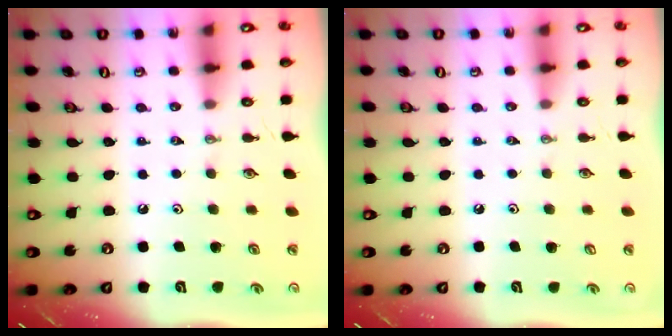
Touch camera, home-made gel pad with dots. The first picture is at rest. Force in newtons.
{"total": 0.7, "press": 0.1, "slide": 0.7}